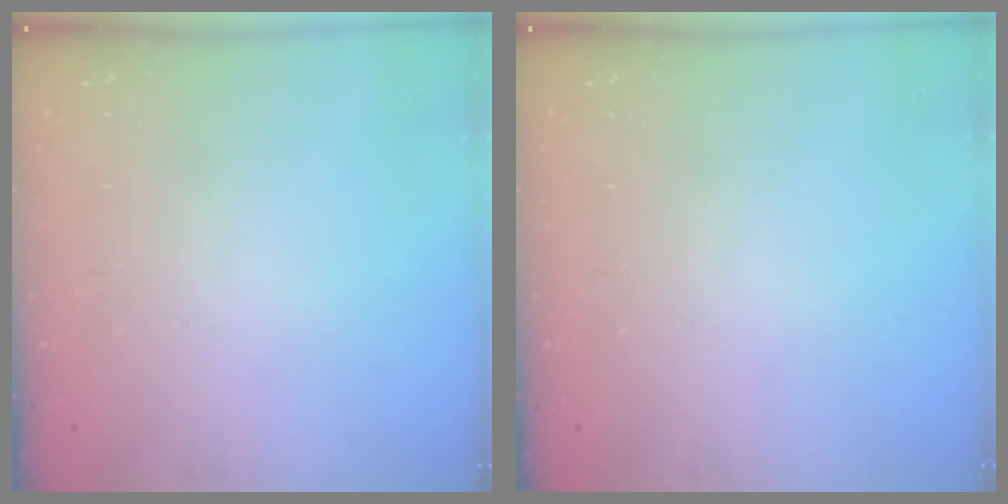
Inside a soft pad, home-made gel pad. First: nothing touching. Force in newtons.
{"total": 0.0}